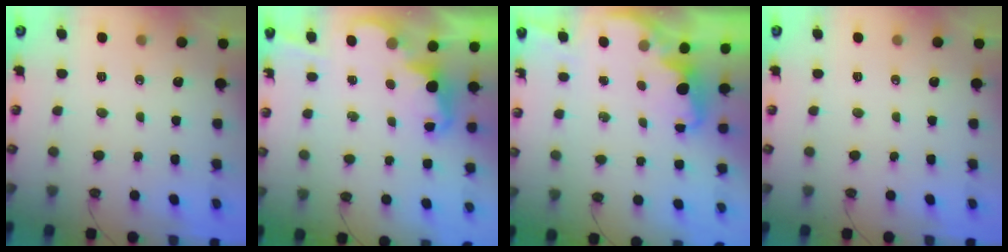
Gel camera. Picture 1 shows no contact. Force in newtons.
{"total": 2.5, "press": 2.4, "slide": 0.6}
{"total": 1.9, "press": 1.8, "slide": 0.7}
{"total": 0.0}